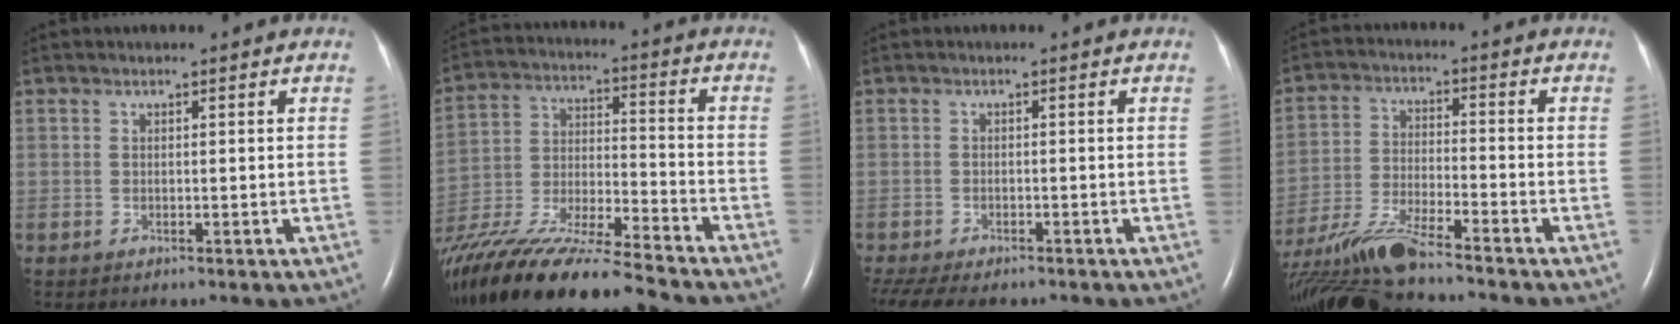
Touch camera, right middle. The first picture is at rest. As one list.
[{"total": 20.4, "force": [-17.5, 1.0, 10.4], "torque": [-0.226, -0.041, -0.315]}, {"total": 10.3, "force": [-8.1, 3.7, 5.2], "torque": [-0.113, -0.009, -0.115]}, {"total": 12.5, "force": [-11.1, -0.1, 5.8], "torque": [-0.120, -0.018, -0.204]}]